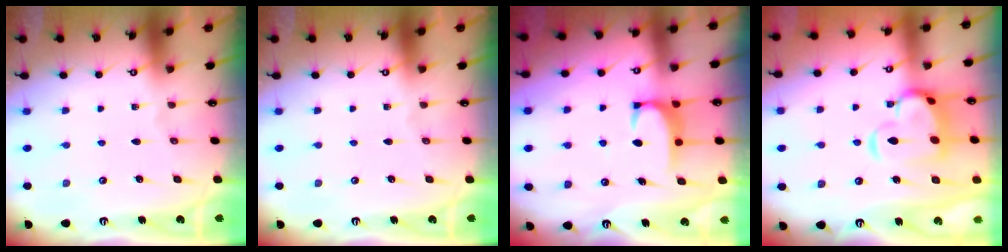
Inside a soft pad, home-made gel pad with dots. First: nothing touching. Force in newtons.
{"total": 0.0}
{"total": 1.8, "press": 1.7, "slide": 0.6}
{"total": 8.3, "press": 8.1, "slide": 1.6}